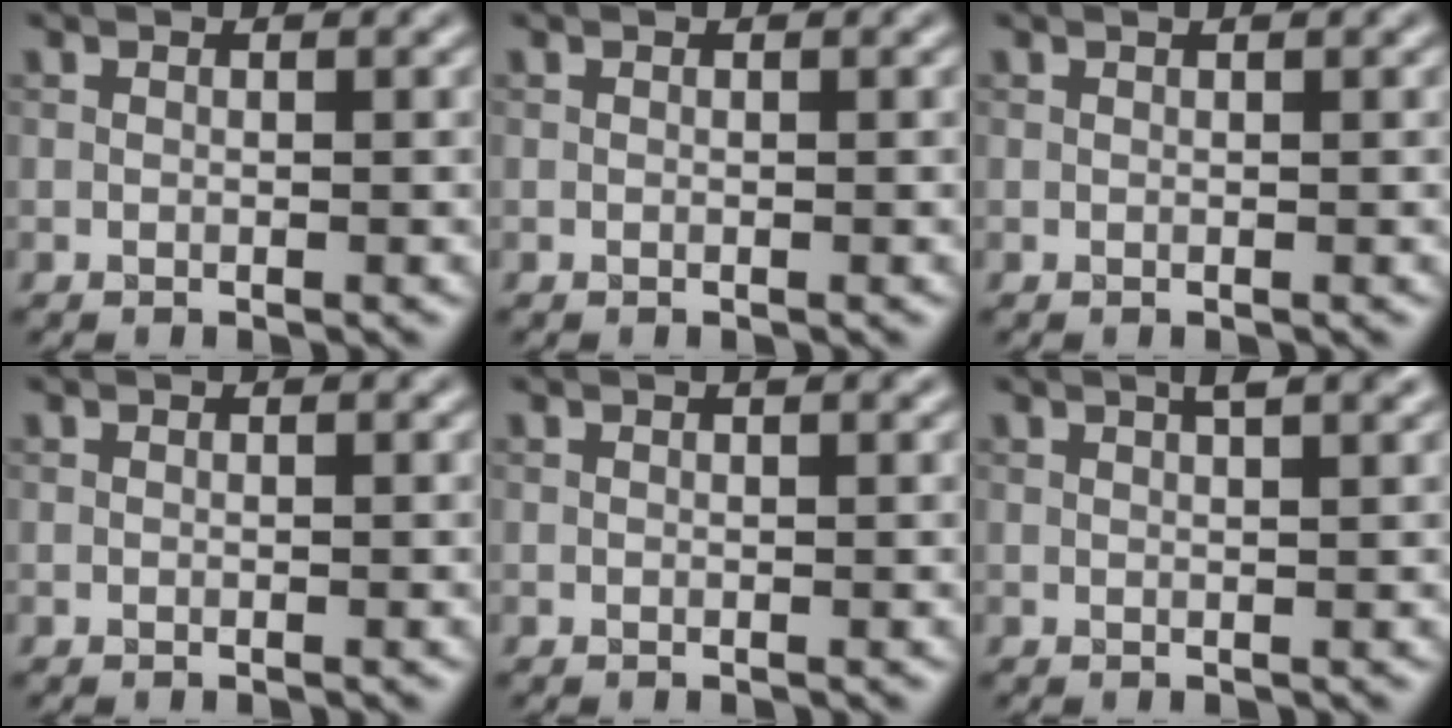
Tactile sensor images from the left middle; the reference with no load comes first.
{"total": 0.0}
{"total": 0.7, "force": [0.4, 0.1, 0.5], "torque": [-0.007, 0.002, 0.003]}
{"total": 0.0}
{"total": 0.7, "force": [0.4, 0.1, 0.5], "torque": [-0.007, 0.002, 0.006]}
{"total": 3.1, "force": [1.6, 1.0, 2.4], "torque": [-0.012, 0.012, 0.005]}